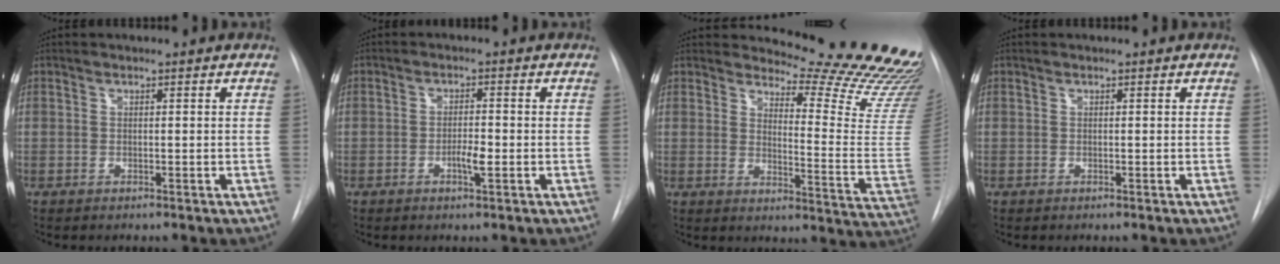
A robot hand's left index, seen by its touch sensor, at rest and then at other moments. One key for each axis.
{"total": 2.6, "fx": -0.9, "fy": 0.5, "fz": 2.4, "tx": -0.042, "ty": 0.001, "tz": -0.015}
{"total": 19.1, "fx": 18.3, "fy": 1.4, "fz": 5.6, "tx": -0.064, "ty": -0.153, "tz": 0.201}
{"total": 0.0}